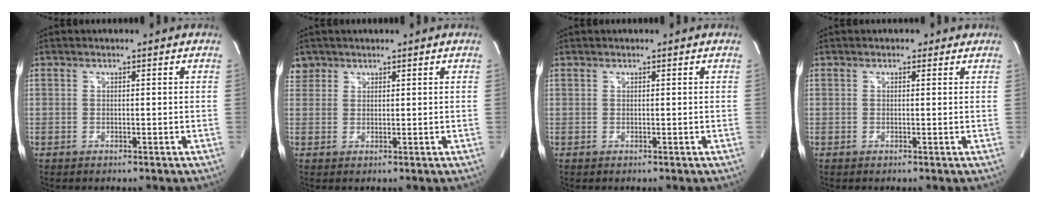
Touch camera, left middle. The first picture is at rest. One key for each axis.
{"total": 2.4, "fx": 1.7, "fy": 1.7, "fz": -0.2, "tx": 0.011, "ty": 0.009, "tz": 0.030}
{"total": 0.0}
{"total": 1.0, "fx": 0.7, "fy": 0.6, "fz": 0.3, "tx": -0.005, "ty": 0.003, "tz": 0.004}